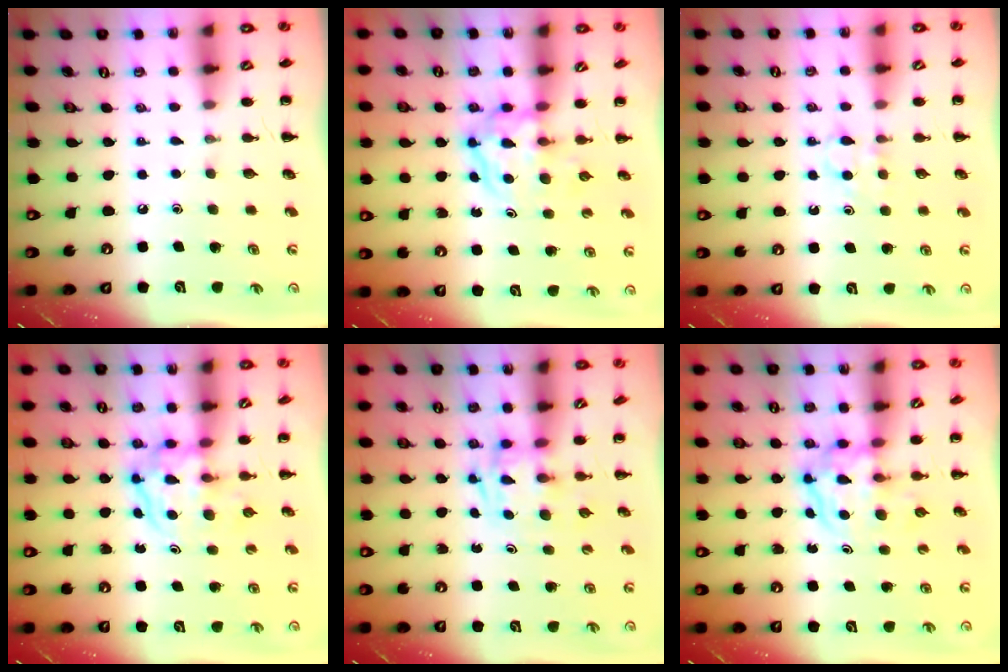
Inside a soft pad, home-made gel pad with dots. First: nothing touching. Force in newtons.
{"total": 3.8, "press": 3.8, "slide": 0.4}
{"total": 3.7, "press": 3.5, "slide": 1.3}
{"total": 3.9, "press": 3.9, "slide": 0.4}
{"total": 2.9, "press": 2.9, "slide": 0.1}
{"total": 3.9, "press": 3.9, "slide": 0.4}